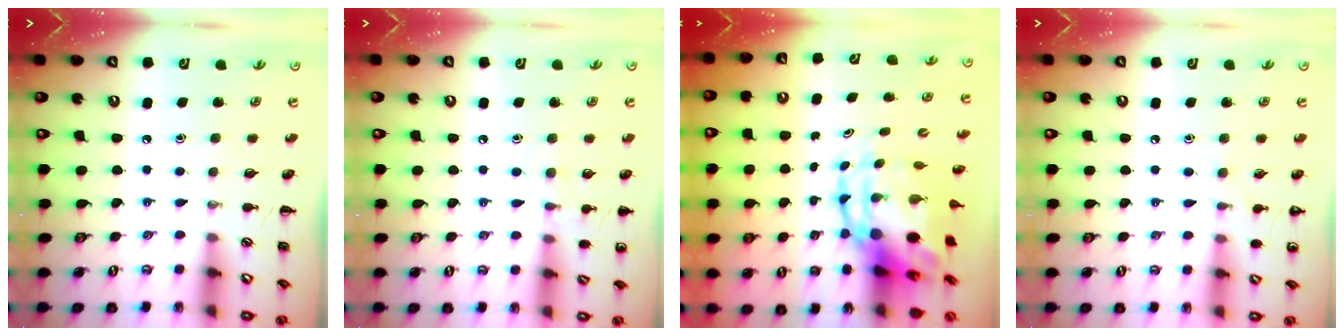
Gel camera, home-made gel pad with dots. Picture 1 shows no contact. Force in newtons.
{"total": 6.0, "press": 5.7, "slide": 1.9}
{"total": 9.5, "press": 9.2, "slide": 2.4}
{"total": 5.5, "press": 5.3, "slide": 1.6}